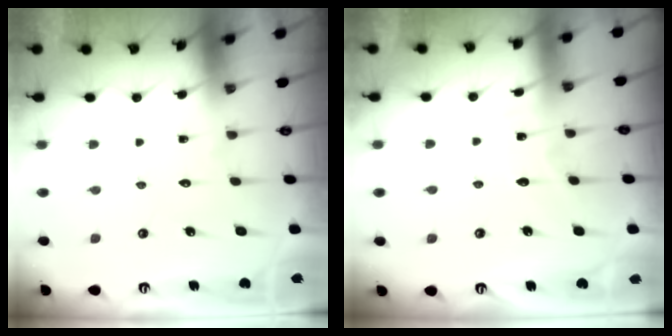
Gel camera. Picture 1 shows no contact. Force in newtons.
{"total": 3.1, "press": 3.1, "slide": 0.1}